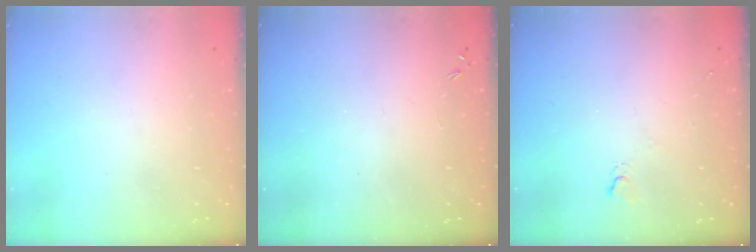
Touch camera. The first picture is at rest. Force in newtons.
{"total": 0.0}
{"total": 2.7, "press": 2.6, "slide": 0.5}